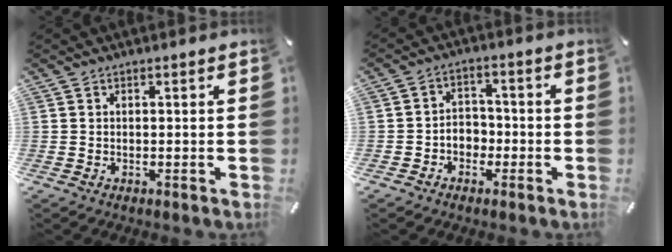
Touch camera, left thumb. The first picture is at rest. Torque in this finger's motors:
{"motor_torque": [-0.01, 0.04, 0.01, 0.04, -0.01]}